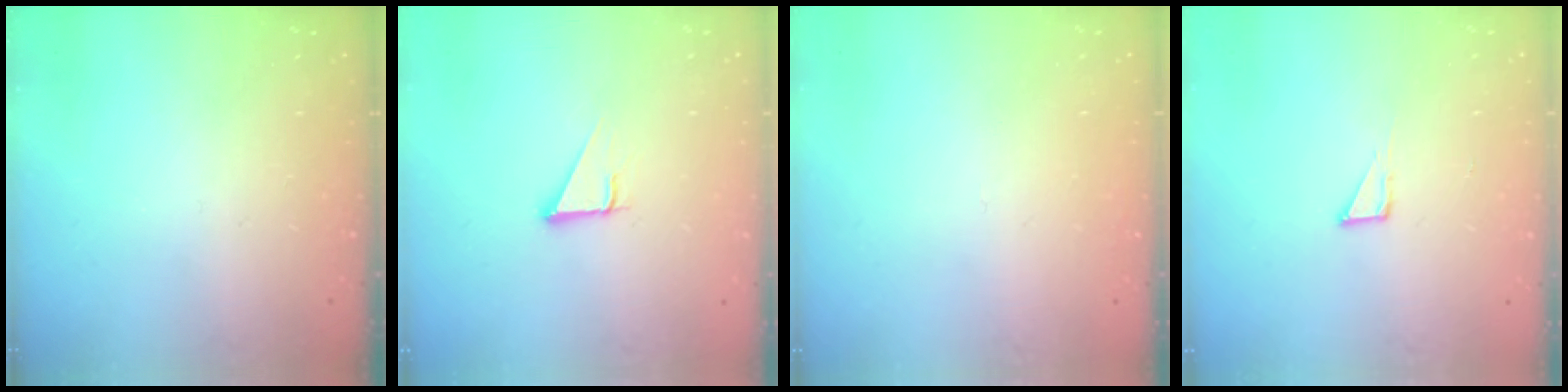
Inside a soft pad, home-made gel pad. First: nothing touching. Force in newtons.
{"total": 3.0, "press": 3.0, "slide": 0.1}
{"total": 2.6, "press": 2.6, "slide": 0.2}
{"total": 2.8, "press": 2.8, "slide": 0.2}